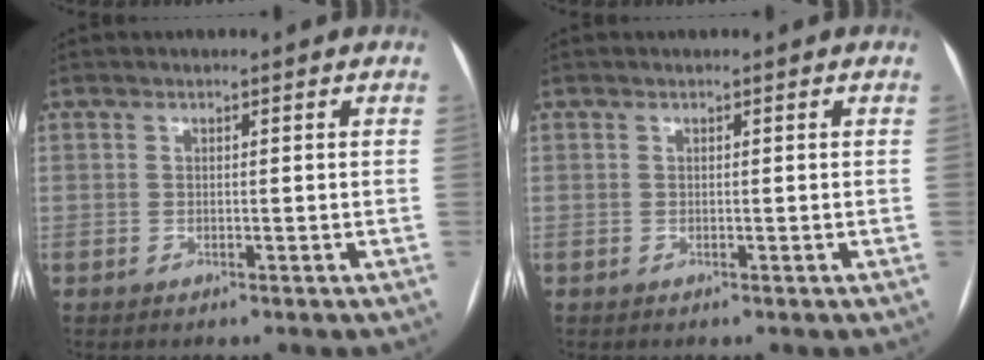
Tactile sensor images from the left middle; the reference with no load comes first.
{"total": 0.0}